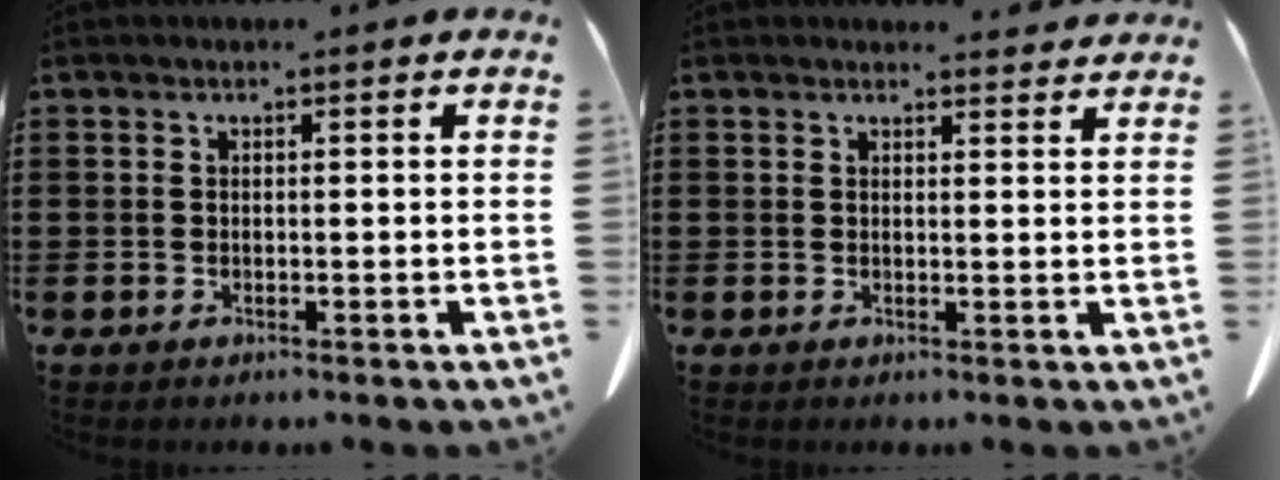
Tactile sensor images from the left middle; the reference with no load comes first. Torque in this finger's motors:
{"motor_torque": [-2.14, 0.00, 0.00, -0.02]}